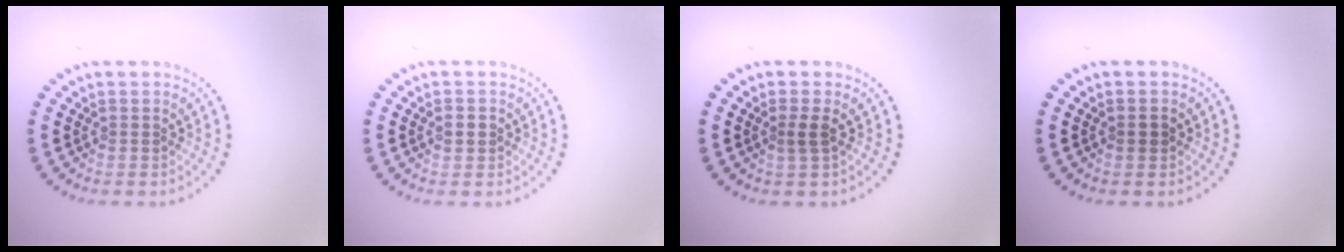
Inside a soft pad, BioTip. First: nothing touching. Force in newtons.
{"total": 1.1, "press": 1.1, "slide": 0.2}
{"total": 1.2, "press": 0.9, "slide": 0.8}
{"total": 0.8, "press": 0.8, "slide": 0.1}